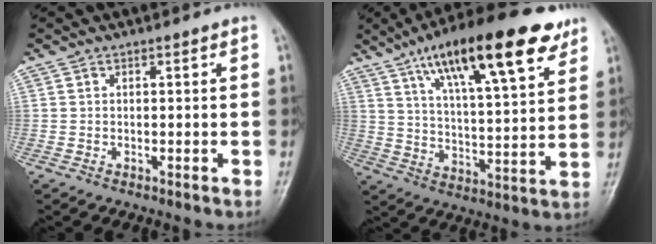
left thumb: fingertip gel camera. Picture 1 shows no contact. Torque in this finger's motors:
{"motor_torque": [0.33, 0.39, 1.72, -1.05, 0.24]}